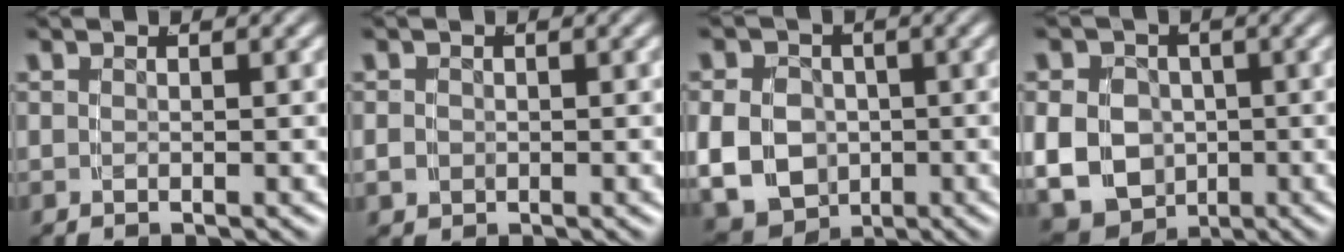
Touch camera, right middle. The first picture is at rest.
{"total": 0.8, "force": [0.0, 0.8, 0.2], "torque": [-0.006, -0.006, 0.004]}
{"total": 9.7, "force": [-1.9, 8.7, 3.8], "torque": [-0.091, -0.045, -0.020]}
{"total": 11.2, "force": [-2.1, 10.2, 4.1], "torque": [-0.101, -0.050, -0.026]}